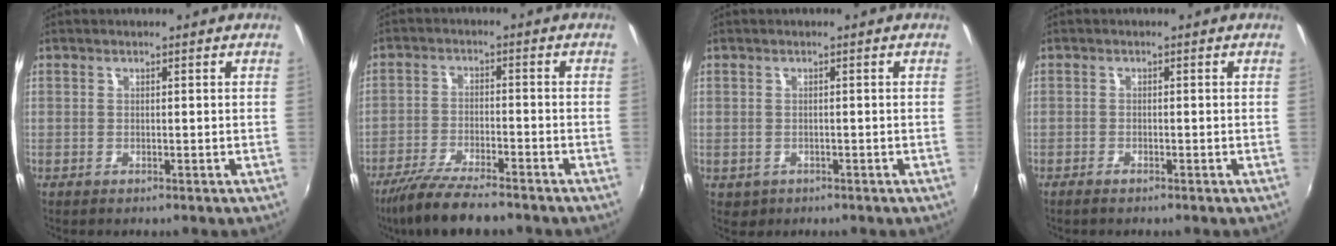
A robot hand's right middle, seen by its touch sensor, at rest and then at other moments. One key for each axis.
{"total": 10.7, "fx": -8.9, "fy": 1.7, "fz": 5.6, "tx": -0.128, "ty": -0.026, "tz": -0.156}
{"total": 1.9, "fx": -0.6, "fy": 1.7, "fz": 0.7, "tx": -0.017, "ty": -0.003, "tz": -0.005}
{"total": 1.2, "fx": -1.0, "fy": 0.3, "fz": 0.6, "tx": -0.016, "ty": -0.003, "tz": -0.022}